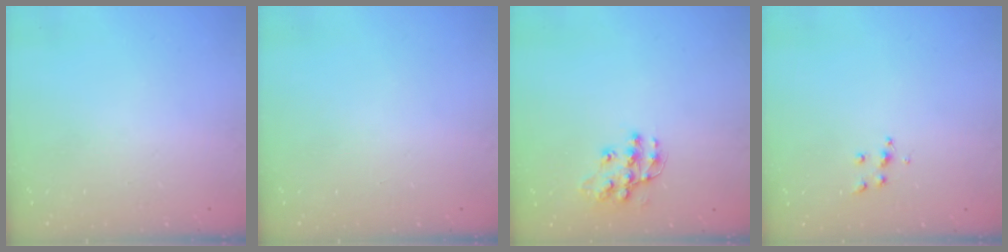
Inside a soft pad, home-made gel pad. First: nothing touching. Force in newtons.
{"total": 0.0}
{"total": 12.2, "press": 12.2, "slide": 0.9}
{"total": 5.9, "press": 5.9, "slide": 0.3}